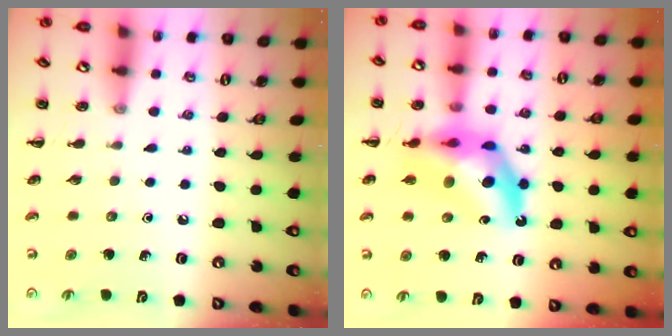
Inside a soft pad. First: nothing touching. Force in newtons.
{"total": 12.4, "press": 11.8, "slide": 3.6}